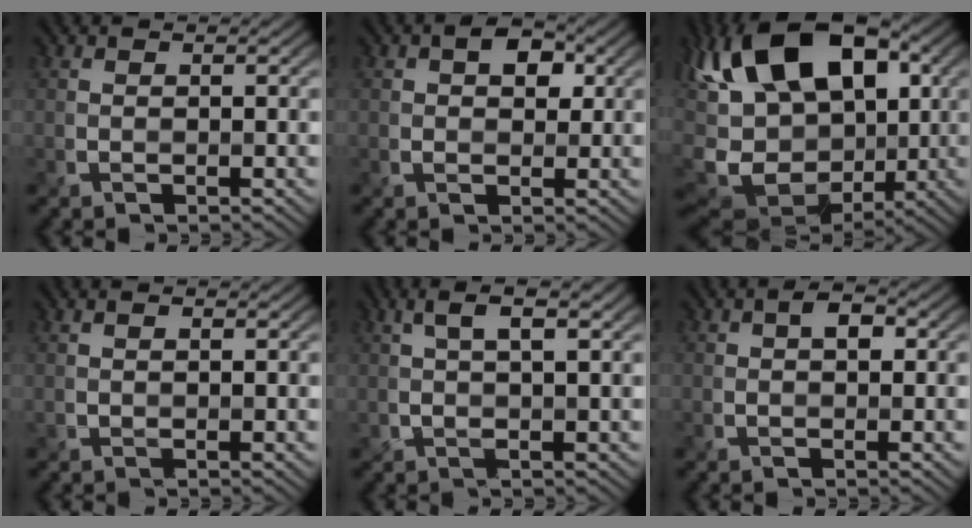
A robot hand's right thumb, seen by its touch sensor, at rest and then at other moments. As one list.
[{"total": 3.7, "force": [1.1, 2.6, 2.4], "torque": [-0.037, 0.005, 0.008]}, {"total": 19.6, "force": [1.8, 12.9, 14.6], "torque": [-0.309, 0.008, 0.039]}, {"total": 0.7, "force": [0.3, 0.2, 0.6], "torque": [-0.016, 0.003, 0.005]}, {"total": 4.4, "force": [1.4, 0.8, 4.1], "torque": [-0.087, 0.010, 0.023]}, {"total": 2.5, "force": [0.4, 1.5, 2.0], "torque": [-0.034, 0.007, 0.001]}]